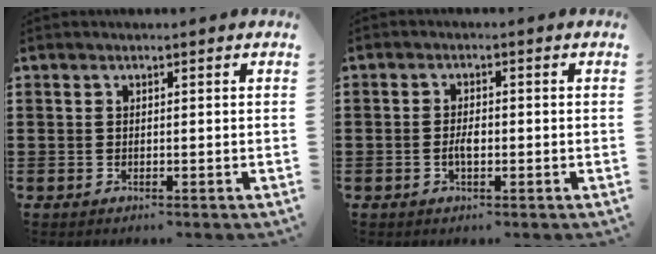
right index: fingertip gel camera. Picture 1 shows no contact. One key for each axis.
{"total": 2.3, "fx": -0.6, "fy": 0.9, "fz": 2.0, "tx": -0.045, "ty": -0.002, "tz": -0.012}